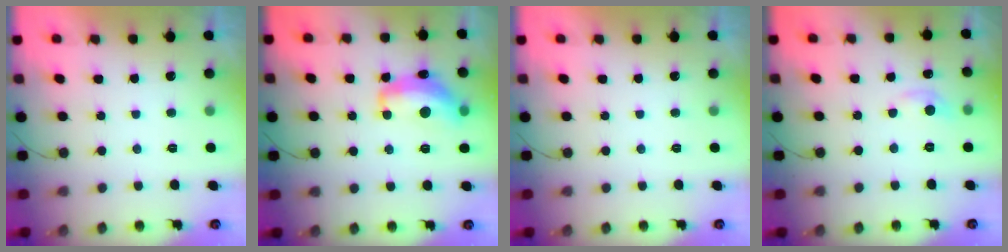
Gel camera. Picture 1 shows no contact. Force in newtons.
{"total": 13.4, "press": 13.4, "slide": 0.8}
{"total": 0.0}
{"total": 6.8, "press": 6.8, "slide": 1.0}